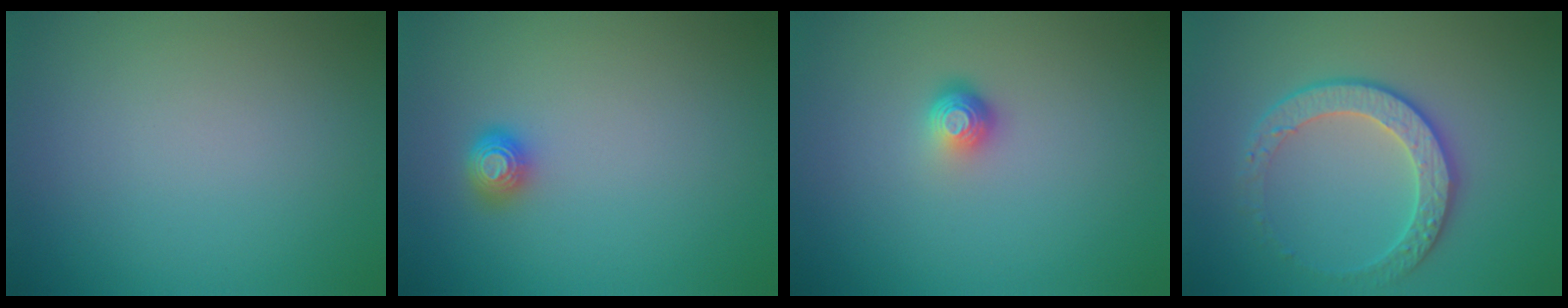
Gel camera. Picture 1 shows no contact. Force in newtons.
{"total": 1.6, "press": 1.4, "slide": 0.6}
{"total": 1.8, "press": 1.2, "slide": 1.3}
{"total": 3.7, "press": 3.4, "slide": 1.5}